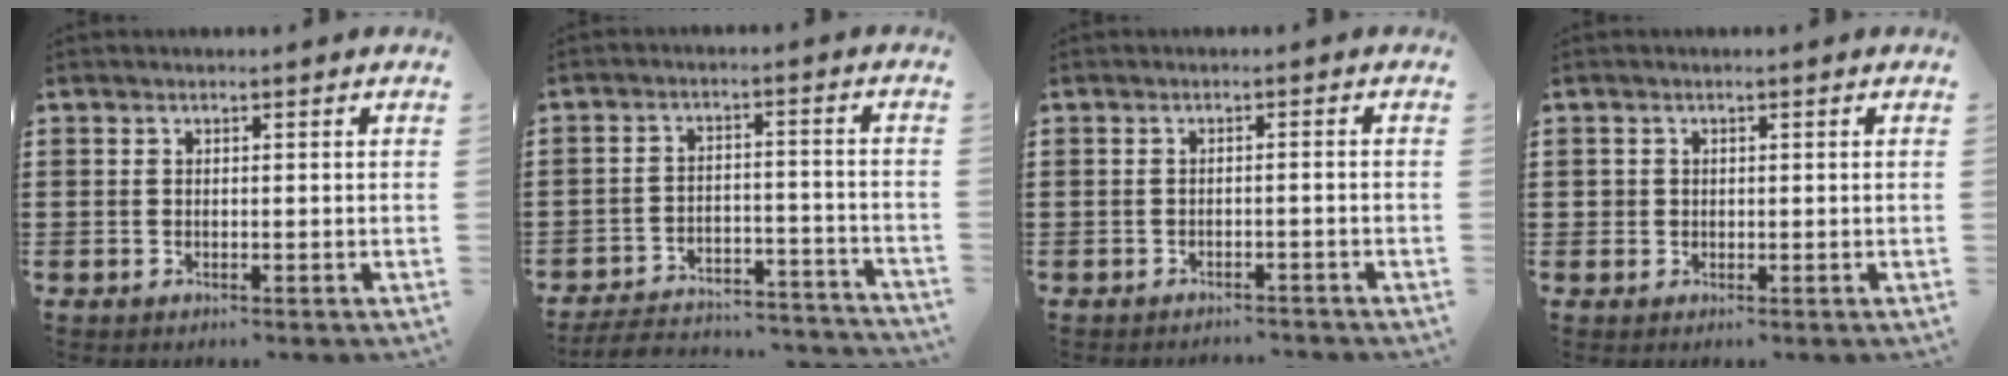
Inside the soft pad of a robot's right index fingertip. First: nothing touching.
{"total": 5.2, "force": [-5.0, 0.9, 1.3], "torque": [-0.027, 0.005, -0.100]}
{"total": 1.2, "force": [-1.2, -0.1, 0.2], "torque": [-0.006, 0.001, -0.025]}
{"total": 0.9, "force": [0.2, 0.9, 0.1], "torque": [-0.004, 0.006, 0.002]}